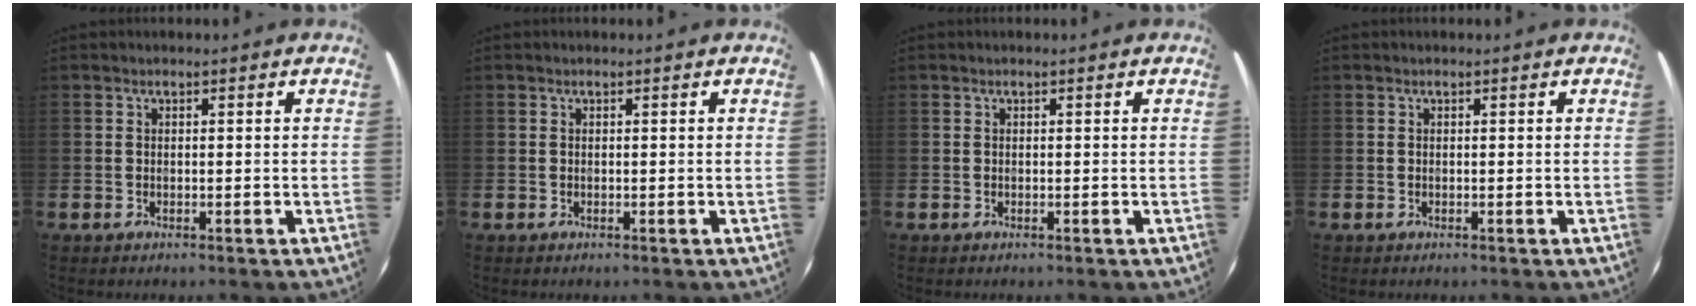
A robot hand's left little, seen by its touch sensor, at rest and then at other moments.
{"total": 0.0}
{"total": 0.0}
{"total": 0.0}